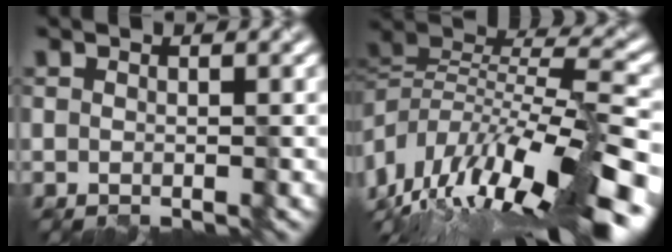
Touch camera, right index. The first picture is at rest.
{"total": 14.4, "force": [-5.3, 3.9, 12.7], "torque": [-0.219, 0.022, -0.085]}